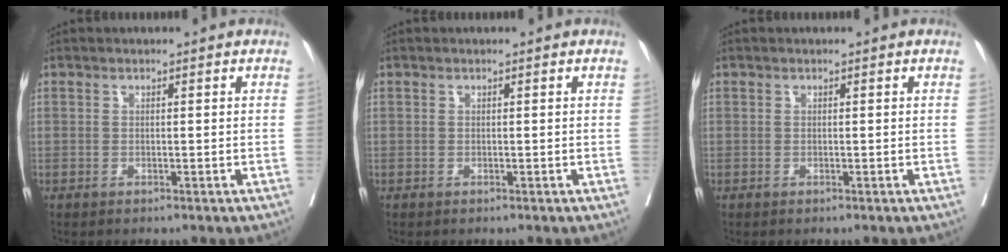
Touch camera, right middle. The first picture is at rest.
{"total": 0.0}
{"total": 0.0}